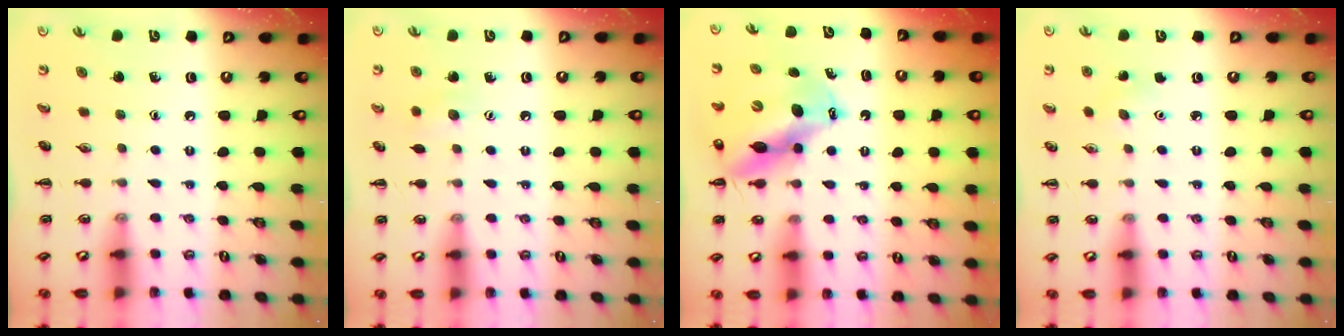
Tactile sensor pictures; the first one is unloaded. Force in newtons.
{"total": 6.3, "press": 6.1, "slide": 1.4}
{"total": 13.0, "press": 12.5, "slide": 3.3}
{"total": 2.9, "press": 2.8, "slide": 0.8}